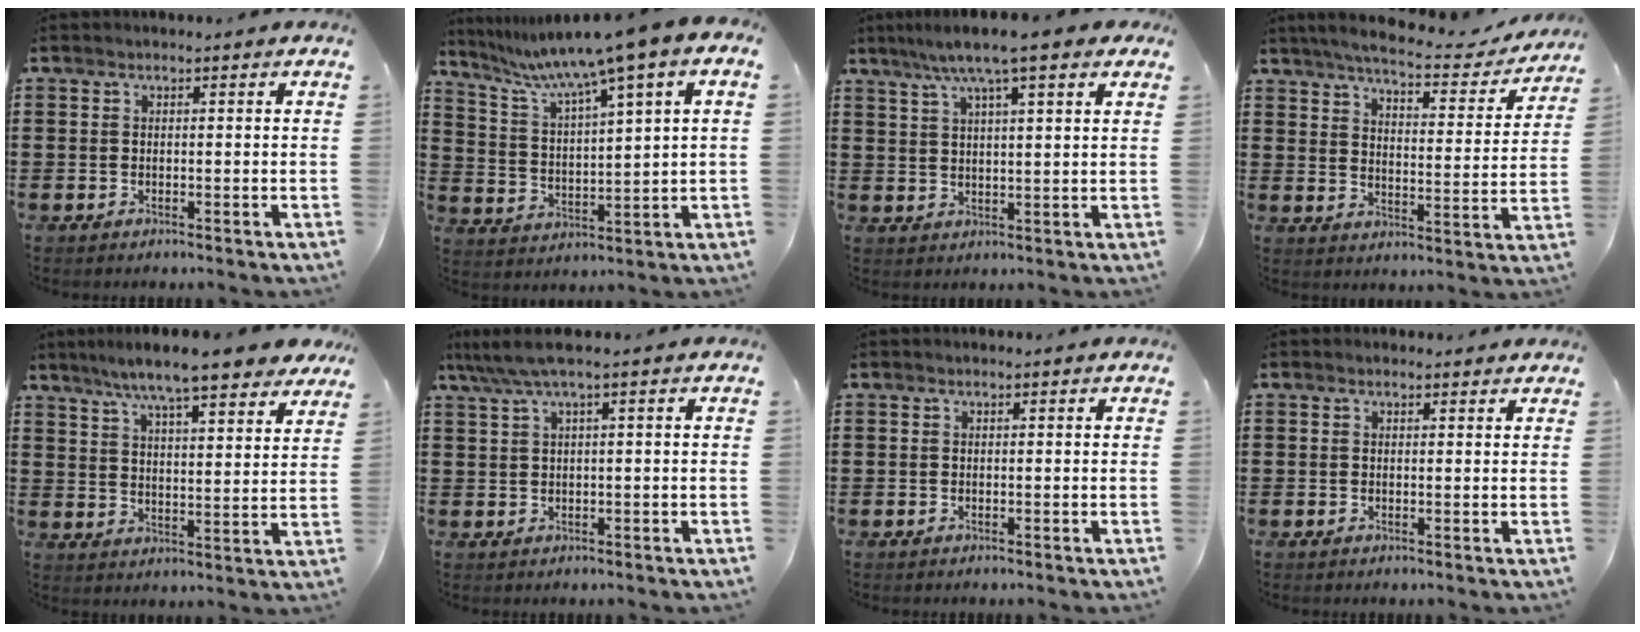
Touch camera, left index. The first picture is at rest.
{"total": 8.2, "force": [6.2, -0.3, 5.3], "torque": [-0.127, -0.039, 0.096]}
{"total": 7.4, "force": [5.5, 1.0, 4.9], "torque": [-0.109, -0.005, 0.095]}
{"total": 5.4, "force": [4.9, 0.2, 2.3], "torque": [-0.069, -0.030, 0.078]}
{"total": 8.8, "force": [7.6, 0.4, 4.5], "torque": [-0.105, -0.031, 0.131]}
{"total": 2.7, "force": [0.9, 0.0, 2.6], "torque": [-0.058, -0.006, 0.012]}
{"total": 0.0}
{"total": 0.7, "force": [0.6, 0.4, 0.1], "torque": [-0.003, 0.003, 0.012]}